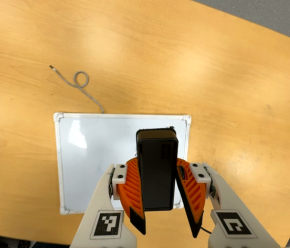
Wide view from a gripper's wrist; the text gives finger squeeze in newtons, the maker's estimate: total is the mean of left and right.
{"total": 8.5, "left": 9.0, "right": 7.9}